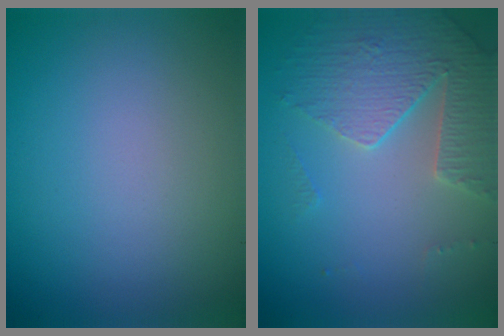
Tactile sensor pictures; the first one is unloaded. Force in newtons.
{"total": 3.7, "press": 3.6, "slide": 0.8}